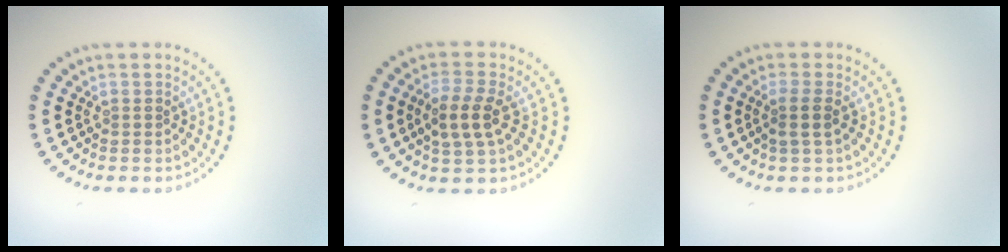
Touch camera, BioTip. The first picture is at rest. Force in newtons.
{"total": 3.2, "press": 3.0, "slide": 1.1}
{"total": 1.7, "press": 1.4, "slide": 0.9}